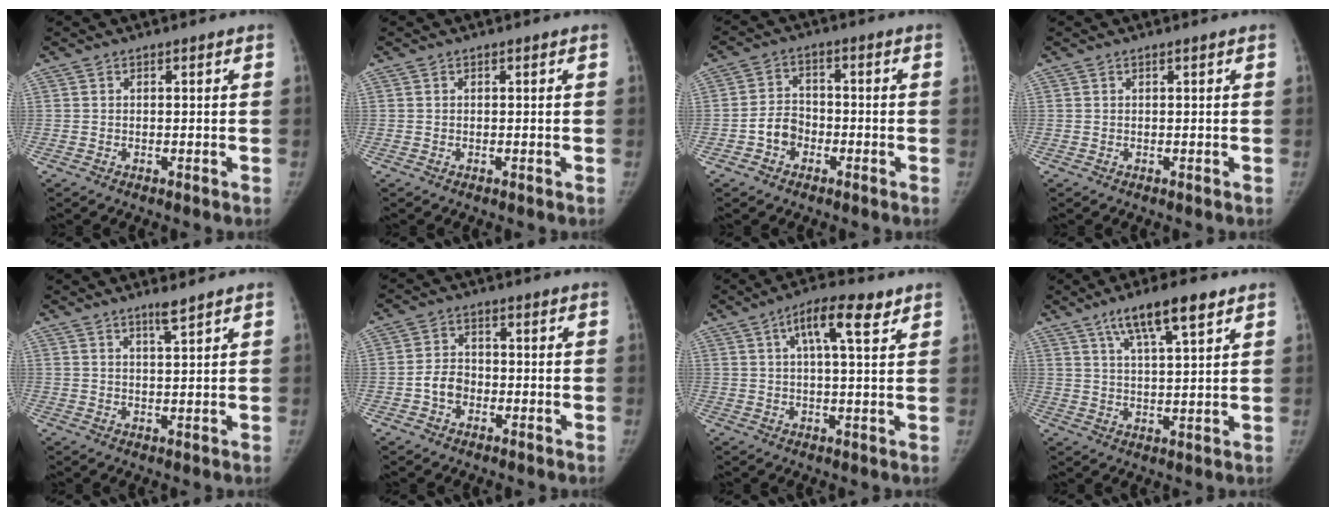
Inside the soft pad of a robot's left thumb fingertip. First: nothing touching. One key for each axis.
{"total": 0.0}
{"total": 5.3, "fx": -2.1, "fy": 4.2, "fz": 2.4, "tx": -0.025, "ty": 0.024, "tz": -0.044}
{"total": 0.0}
{"total": 2.6, "fx": 2.0, "fy": -0.1, "fz": 1.7, "tx": -0.030, "ty": -0.016, "tz": 0.038}
{"total": 4.4, "fx": -1.5, "fy": 3.5, "fz": 2.4, "tx": -0.031, "ty": 0.017, "tz": -0.033}
{"total": 8.7, "fx": 4.2, "fy": 2.6, "fz": 7.2, "tx": -0.108, "ty": 0.000, "tz": 0.064}
{"total": 10.3, "fx": 6.2, "fy": 2.2, "fz": 7.9, "tx": -0.129, "ty": -0.019, "tz": 0.106}